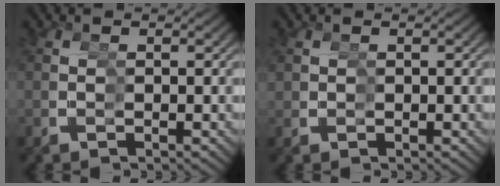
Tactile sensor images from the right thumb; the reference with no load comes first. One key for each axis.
{"total": 1.0, "fx": 0.7, "fy": 0.7, "fz": 0.1, "tx": -0.006, "ty": -0.001, "tz": 0.016}